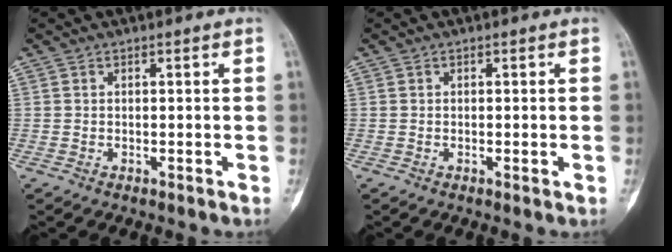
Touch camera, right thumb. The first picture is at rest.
{"total": 0.7, "force": [-0.2, 0.2, 0.6], "torque": [-0.005, -0.001, -0.003]}